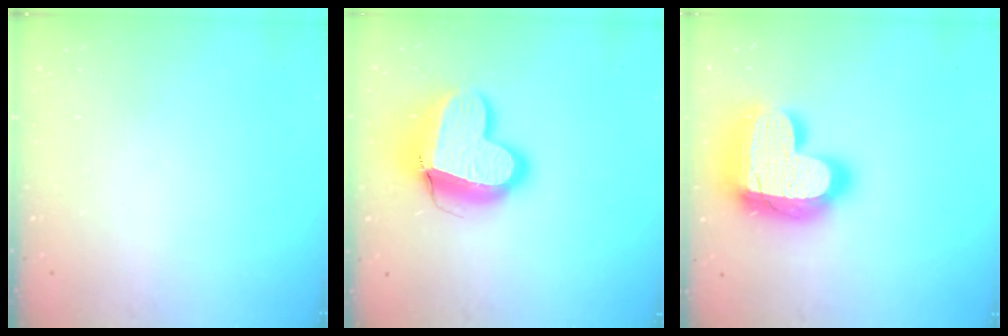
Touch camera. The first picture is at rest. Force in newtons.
{"total": 16.2, "press": 16.0, "slide": 2.1}
{"total": 26.7, "press": 26.6, "slide": 1.8}